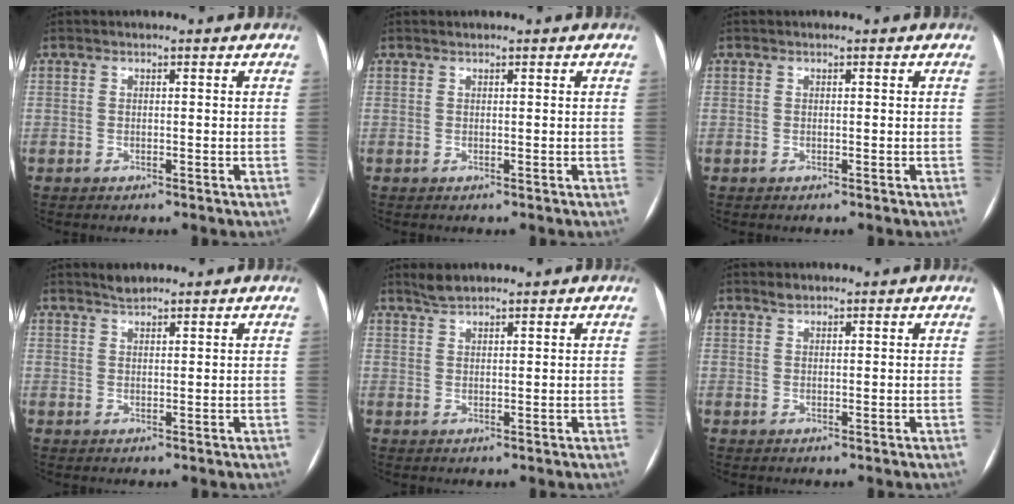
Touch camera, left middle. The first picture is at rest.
{"total": 0.0}
{"total": 0.0}
{"total": 1.7, "force": [1.6, 0.3, 0.5], "torque": [-0.014, 0.005, 0.032]}
{"total": 2.4, "force": [2.2, 0.3, 0.8], "torque": [-0.023, 0.010, 0.045]}
{"total": 0.9, "force": [0.8, 0.3, 0.3], "torque": [-0.009, 0.003, 0.015]}